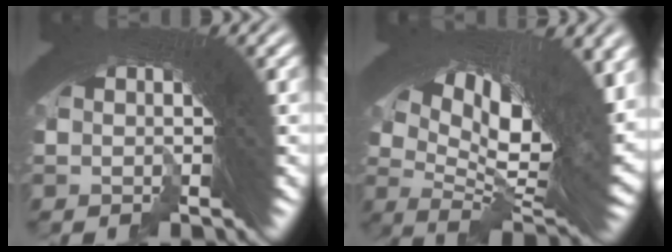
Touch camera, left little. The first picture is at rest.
{"total": 13.8, "force": [-0.3, 7.3, 11.7], "torque": [-0.188, -0.034, 0.011]}